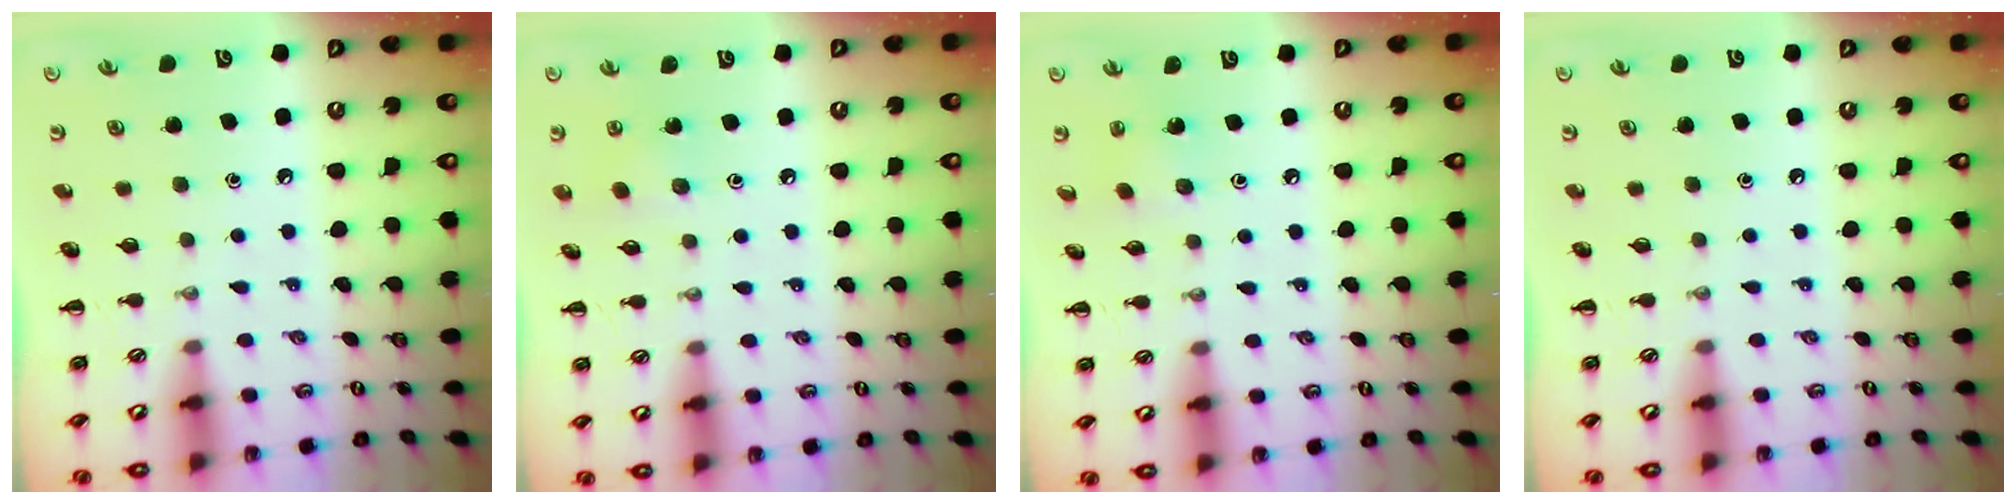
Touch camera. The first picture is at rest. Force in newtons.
{"total": 3.2, "press": 3.0, "slide": 0.9}
{"total": 2.4, "press": 2.2, "slide": 0.7}
{"total": 0.0}